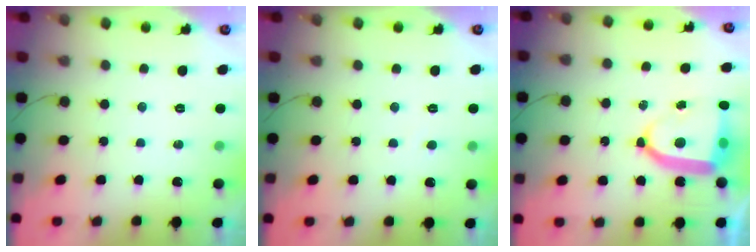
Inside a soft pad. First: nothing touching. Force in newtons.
{"total": 1.7, "press": 1.7, "slide": 0.1}
{"total": 9.3, "press": 9.2, "slide": 1.0}